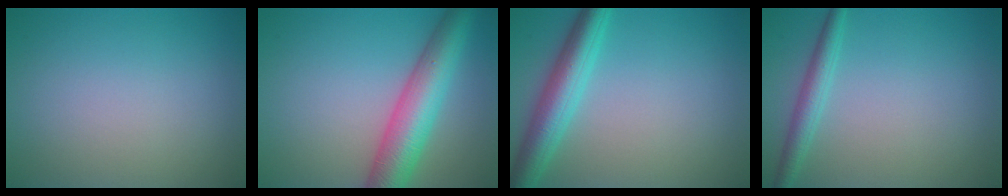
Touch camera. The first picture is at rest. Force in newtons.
{"total": 7.2, "press": 7.2, "slide": 0.2}
{"total": 5.1, "press": 5.1, "slide": 0.1}
{"total": 2.3, "press": 2.3, "slide": 0.1}